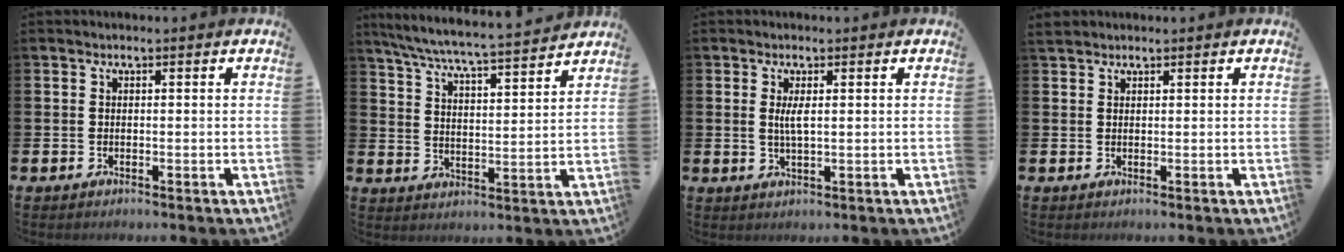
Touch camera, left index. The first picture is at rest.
{"total": 6.7, "force": [6.3, 0.0, 2.1], "torque": [-0.068, -0.048, 0.108]}
{"total": 2.2, "force": [0.7, 0.5, 2.0], "torque": [-0.035, 0.000, 0.009]}
{"total": 1.3, "force": [1.2, 0.4, 0.1], "torque": [0.006, 0.001, 0.021]}